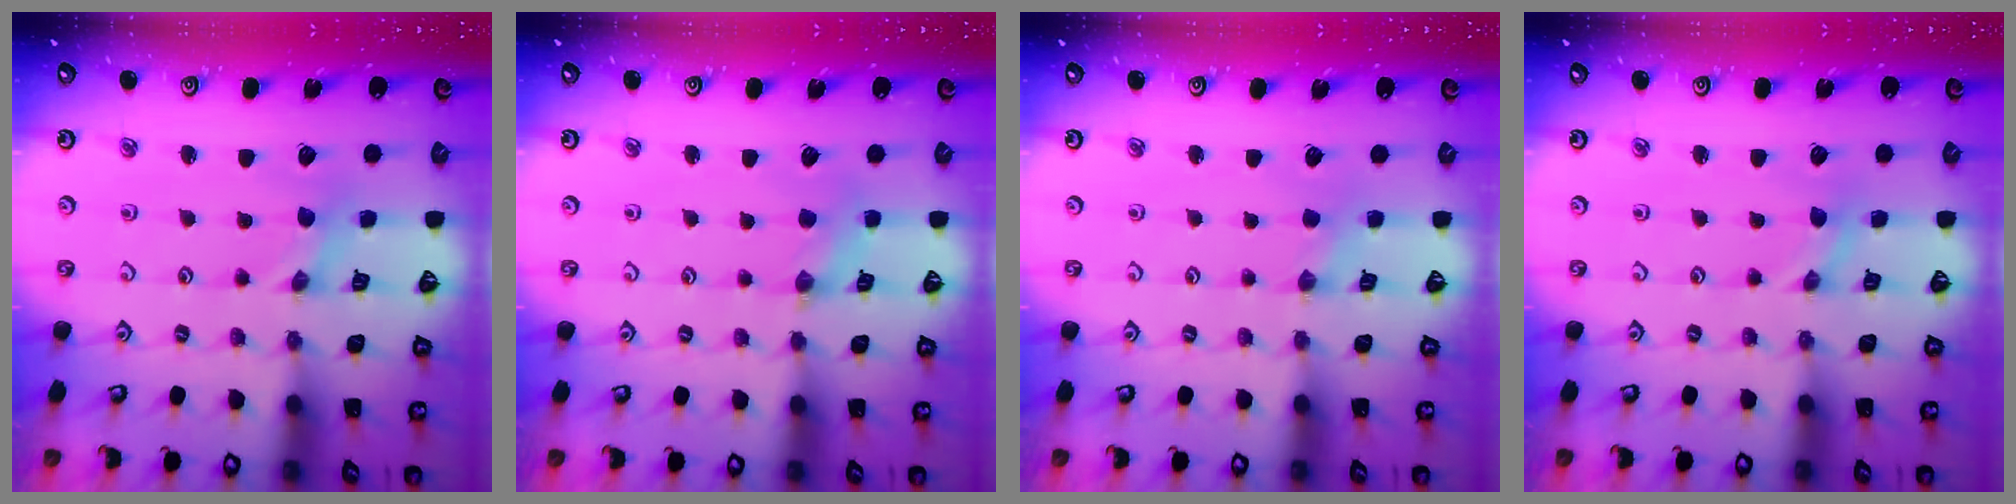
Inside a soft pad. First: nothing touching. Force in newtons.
{"total": 2.5, "press": 2.5, "slide": 0.3}
{"total": 0.6, "press": 0.6, "slide": 0.1}
{"total": 0.0}